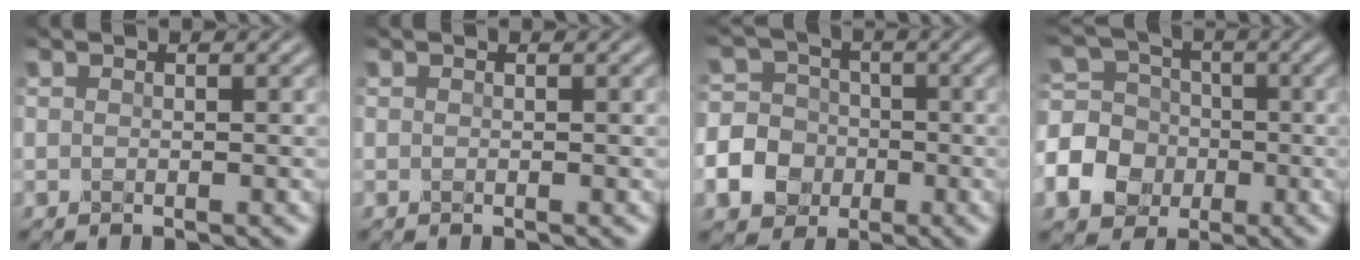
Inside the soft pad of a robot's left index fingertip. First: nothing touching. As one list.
[{"total": 0.0}, {"total": 11.5, "force": [-4.2, 10.4, 2.7], "torque": [-0.095, -0.020, -0.090]}, {"total": 10.0, "force": [-3.2, 8.8, 3.6], "torque": [-0.093, 0.000, -0.089]}]